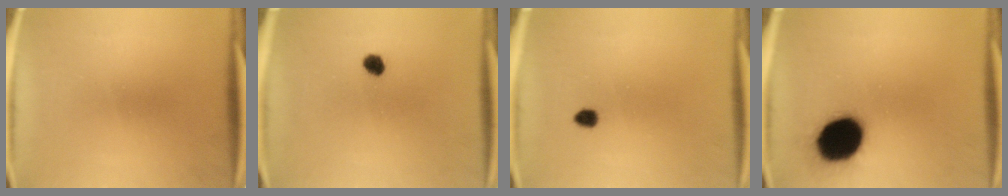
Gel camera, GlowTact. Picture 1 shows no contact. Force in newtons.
{"total": 2.5}
{"total": 1.8}
{"total": 18.7}